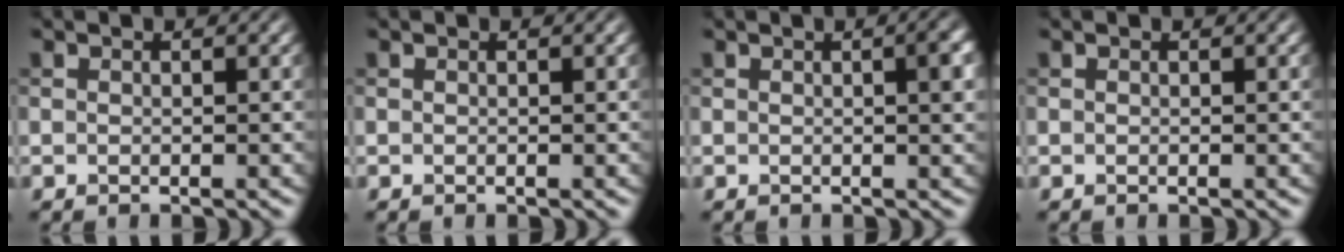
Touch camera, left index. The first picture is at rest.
{"total": 0.0}
{"total": 2.7, "force": [0.4, 0.6, 2.6], "torque": [-0.026, 0.008, 0.003]}
{"total": 0.0}